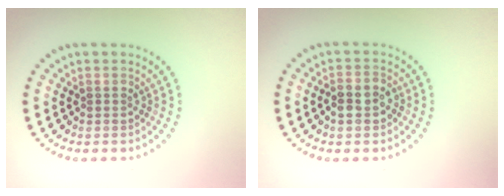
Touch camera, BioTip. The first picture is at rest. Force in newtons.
{"total": 2.2, "press": 2.1, "slide": 0.7}